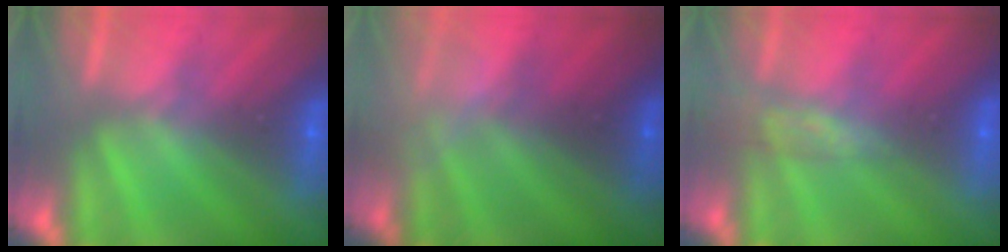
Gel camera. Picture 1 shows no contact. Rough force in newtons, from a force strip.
{"total": 2.4}
{"total": 2.9}